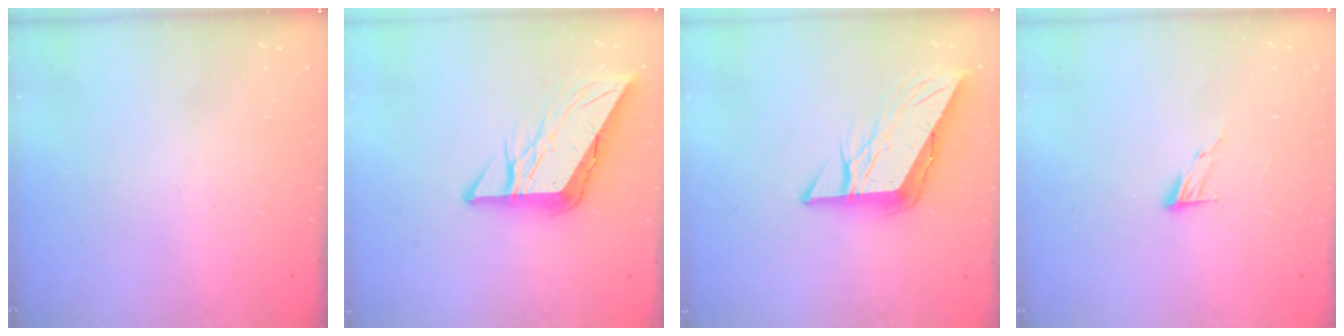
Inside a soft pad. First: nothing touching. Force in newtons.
{"total": 9.3, "press": 9.2, "slide": 1.2}
{"total": 9.2, "press": 9.1, "slide": 0.8}
{"total": 5.0, "press": 4.9, "slide": 0.5}